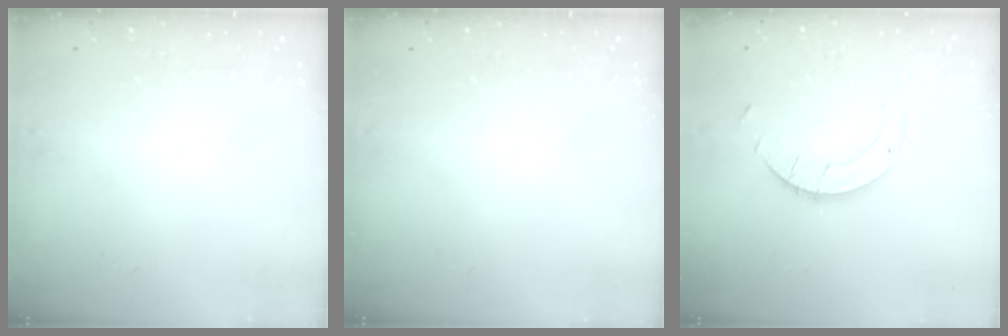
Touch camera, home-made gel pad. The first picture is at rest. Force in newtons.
{"total": 0.0}
{"total": 4.9, "press": 4.9, "slide": 0.3}